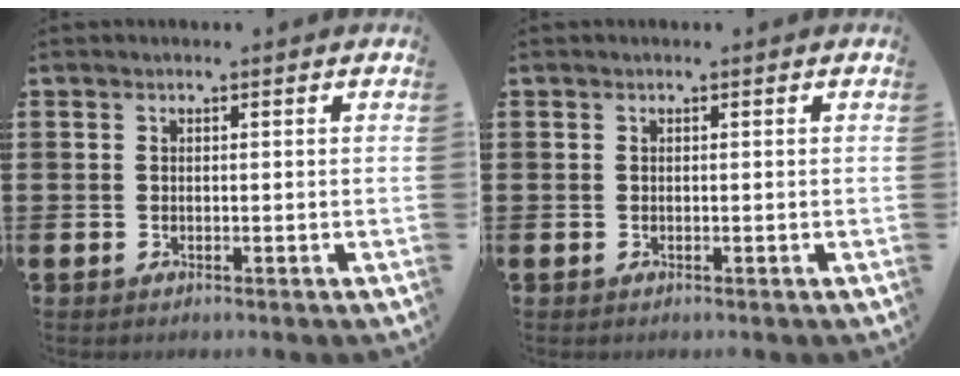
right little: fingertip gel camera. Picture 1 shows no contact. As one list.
[{"total": 0.0}]